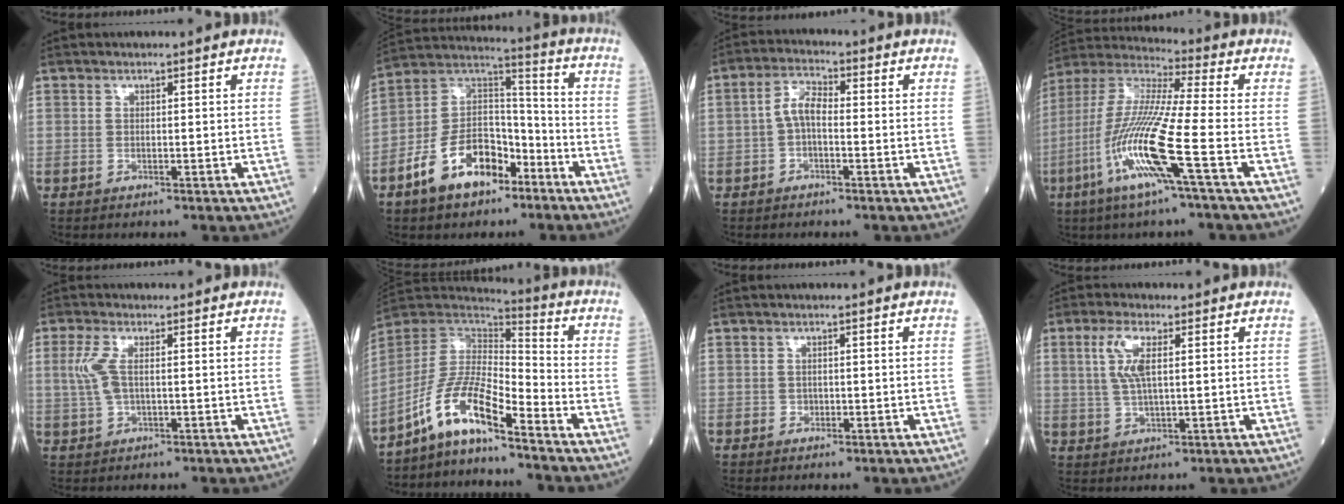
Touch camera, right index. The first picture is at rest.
{"total": 13.7, "force": [-7.7, 7.5, 8.5], "torque": [-0.172, 0.022, -0.137]}
{"total": 4.1, "force": [-0.6, 1.7, 3.6], "torque": [-0.067, 0.011, -0.017]}
{"total": 15.7, "force": [-5.9, -0.3, 14.6], "torque": [-0.315, -0.017, -0.125]}
{"total": 3.8, "force": [0.4, 1.3, 3.6], "torque": [-0.099, 0.003, 0.008]}
{"total": 10.5, "force": [-7.5, 1.9, 7.1], "torque": [-0.155, 0.014, -0.144]}
{"total": 0.6, "force": [-0.1, 0.5, 0.2], "torque": [0.001, 0.003, -0.003]}
{"total": 6.2, "force": [1.8, 1.6, 5.8], "torque": [-0.132, 0.007, 0.039]}